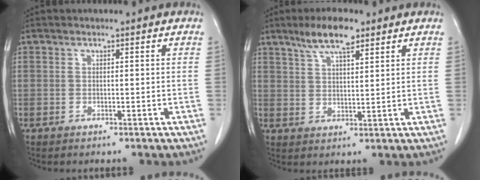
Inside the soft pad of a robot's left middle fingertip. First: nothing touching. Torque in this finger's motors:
{"motor_torque": [0.39, -0.34, 0.09, 0.03]}